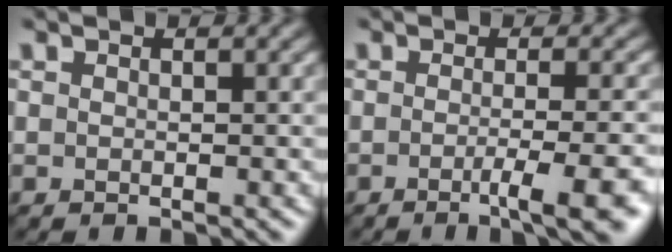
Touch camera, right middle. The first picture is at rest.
{"total": 6.1, "force": [-2.2, 1.4, 5.5], "torque": [-0.067, -0.005, -0.032]}